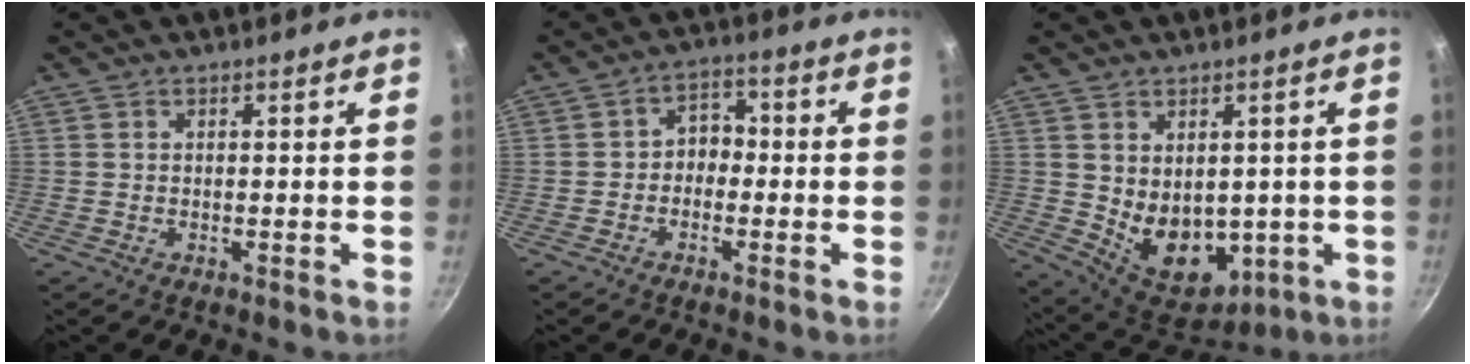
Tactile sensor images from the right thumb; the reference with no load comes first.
{"total": 4.3, "force": [-1.1, 3.3, 2.4], "torque": [-0.006, 0.024, -0.030]}
{"total": 10.7, "force": [0.5, 7.8, 7.4], "torque": [-0.083, -0.029, 0.037]}